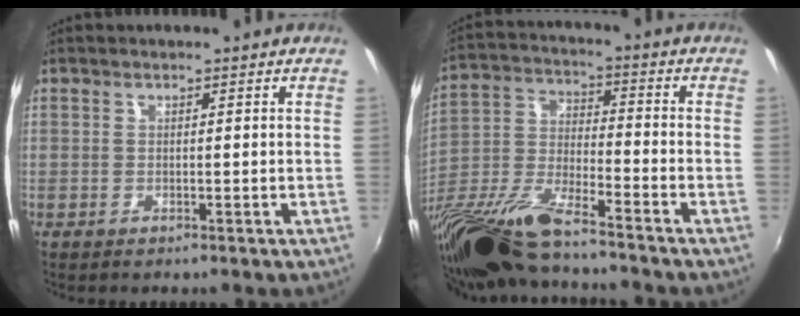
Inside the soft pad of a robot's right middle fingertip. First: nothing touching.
{"total": 17.5, "force": [-13.7, 2.5, 10.5], "torque": [-0.219, -0.043, -0.266]}